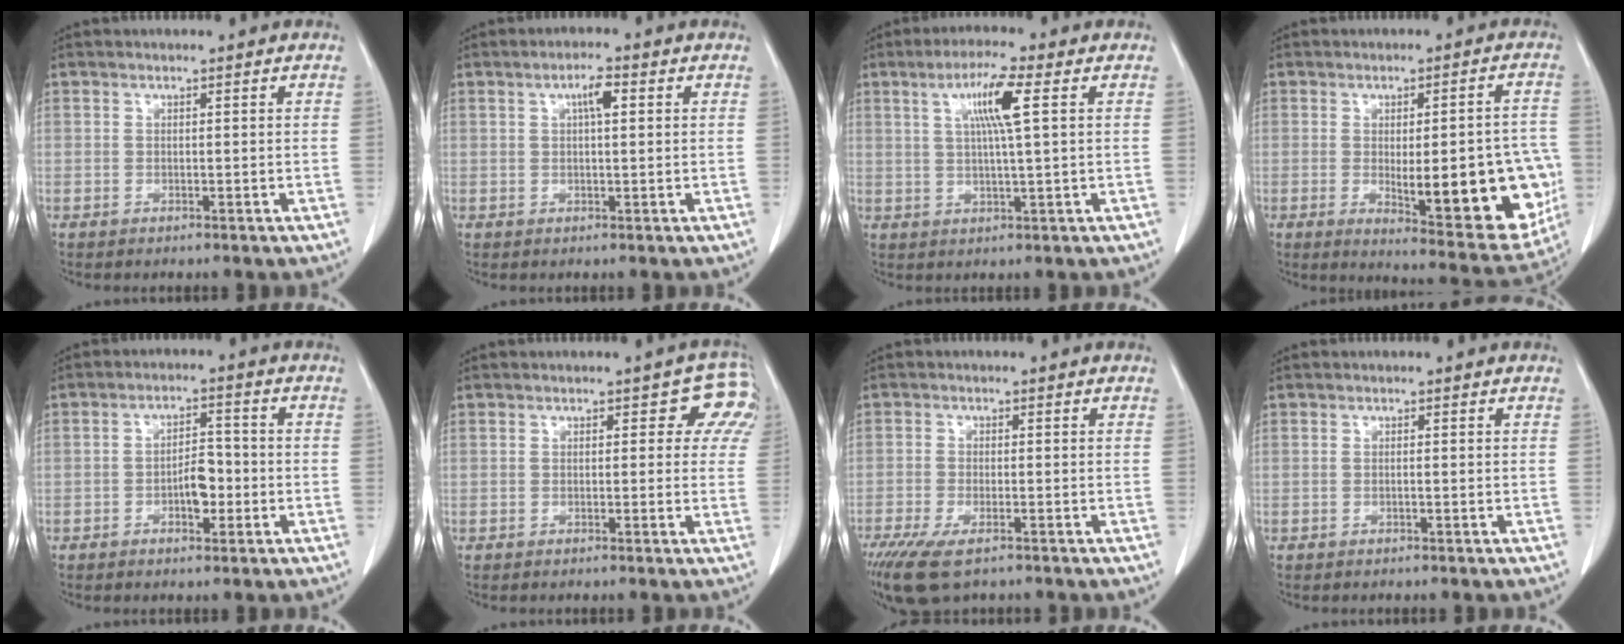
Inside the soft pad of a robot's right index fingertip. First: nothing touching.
{"total": 3.1, "force": [0.9, 0.6, 2.9], "torque": [-0.051, 0.006, 0.015]}
{"total": 7.0, "force": [2.2, -0.3, 6.7], "torque": [-0.123, 0.005, 0.039]}
{"total": 18.2, "force": [-3.2, 5.2, 17.2], "torque": [-0.154, 0.008, -0.010]}
{"total": 4.4, "force": [-1.3, 2.0, 3.8], "torque": [-0.056, 0.012, -0.019]}
{"total": 4.5, "force": [2.1, 3.2, 2.3], "torque": [0.001, 0.004, 0.003]}
{"total": 8.6, "force": [-6.1, 2.4, 5.6], "torque": [-0.097, -0.020, -0.101]}
{"total": 0.0}